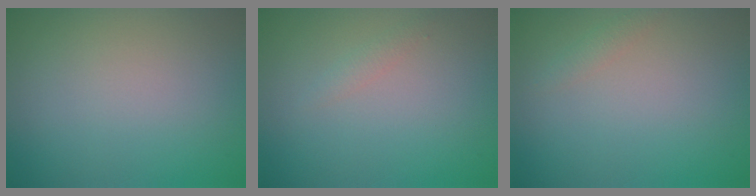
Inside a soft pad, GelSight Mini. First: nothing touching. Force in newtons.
{"total": 0.8, "press": 0.8, "slide": 0.1}
{"total": 0.9, "press": 0.9, "slide": 0.0}